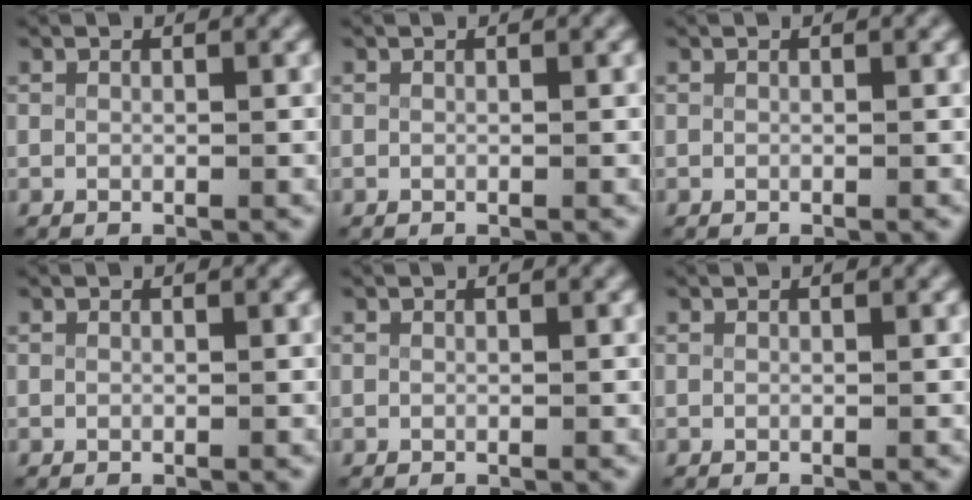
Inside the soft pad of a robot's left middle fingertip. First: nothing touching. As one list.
[{"total": 0.0}, {"total": 0.0}, {"total": 0.0}, {"total": 0.0}, {"total": 0.0}]